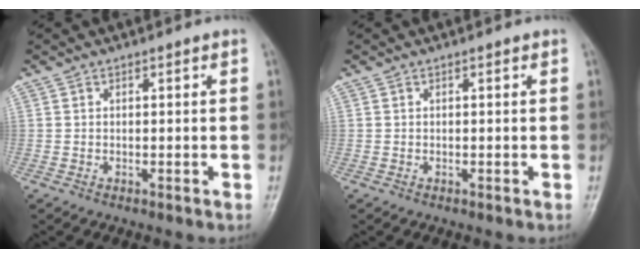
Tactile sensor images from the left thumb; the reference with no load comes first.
{"total": 0.0}